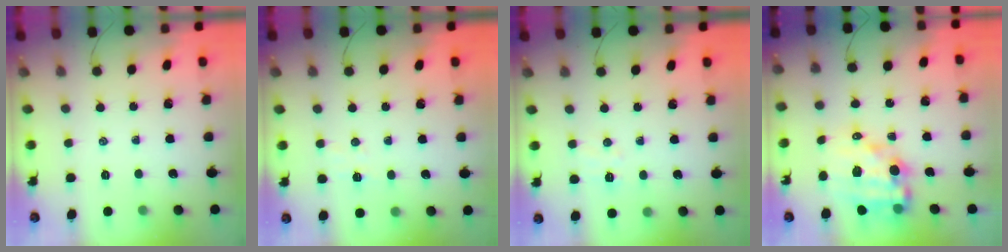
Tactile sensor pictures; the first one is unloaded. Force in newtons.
{"total": 3.4, "press": 3.2, "slide": 1.1}
{"total": 4.6, "press": 4.4, "slide": 1.2}
{"total": 13.1, "press": 12.6, "slide": 3.4}